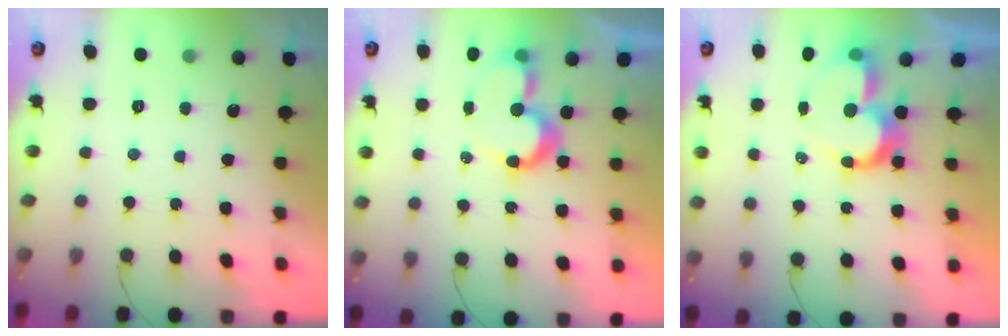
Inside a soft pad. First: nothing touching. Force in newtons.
{"total": 8.7, "press": 8.7, "slide": 0.1}
{"total": 10.0, "press": 9.9, "slide": 0.7}